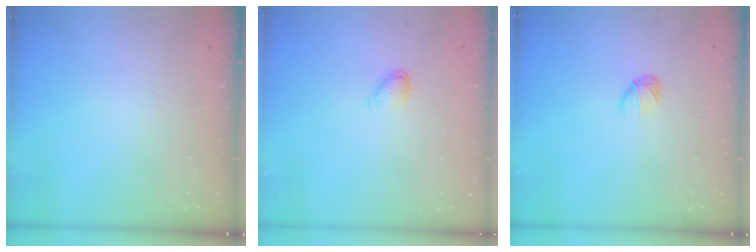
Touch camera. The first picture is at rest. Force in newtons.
{"total": 5.2, "press": 5.1, "slide": 1.1}
{"total": 3.3, "press": 3.2, "slide": 0.8}